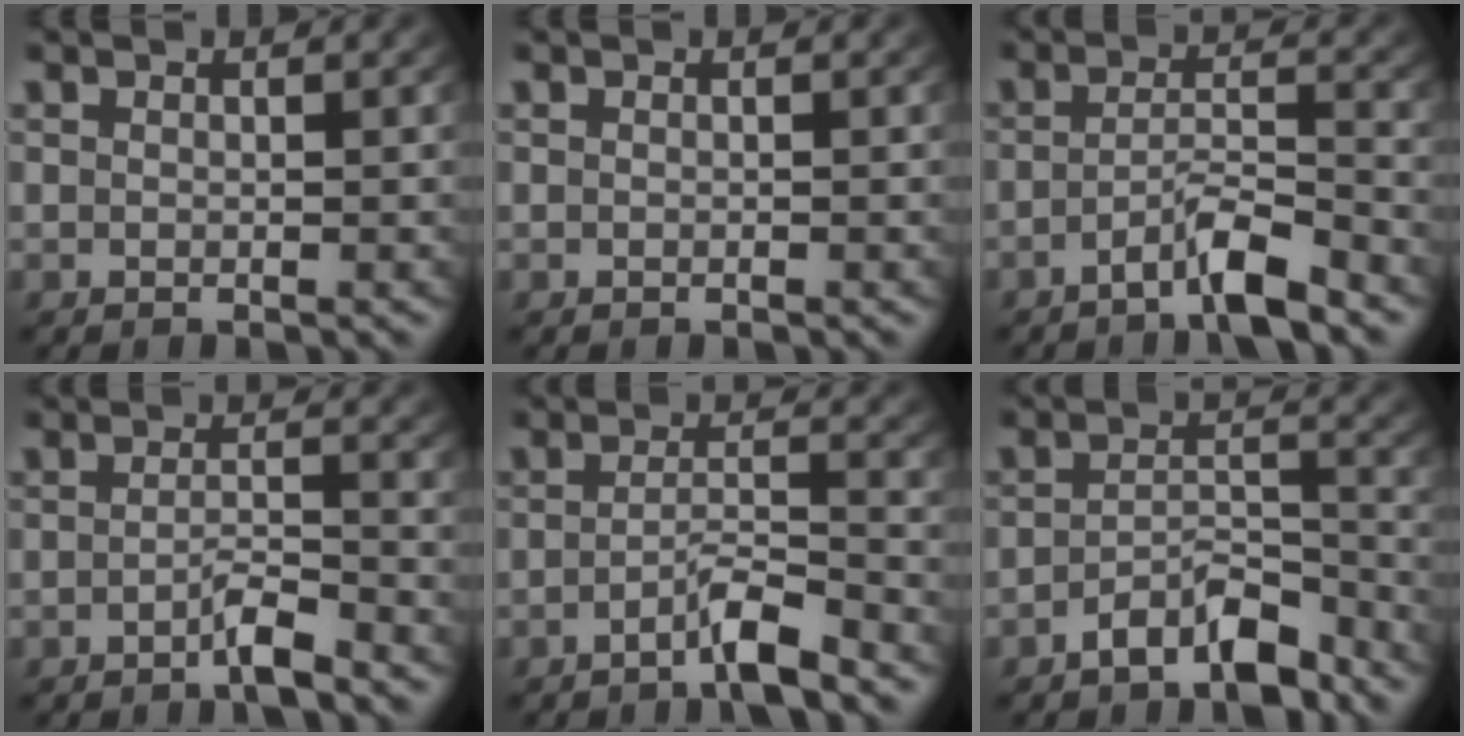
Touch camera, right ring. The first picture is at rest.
{"total": 0.0}
{"total": 4.1, "force": [-3.2, 0.6, 2.4], "torque": [-0.035, -0.004, -0.056]}
{"total": 2.2, "force": [-1.7, 0.0, 1.3], "torque": [-0.020, -0.007, -0.031]}
{"total": 3.3, "force": [-2.7, 0.2, 2.0], "torque": [-0.030, -0.007, -0.045]}
{"total": 5.3, "force": [-4.3, 1.9, 2.5], "torque": [-0.028, -0.006, -0.070]}